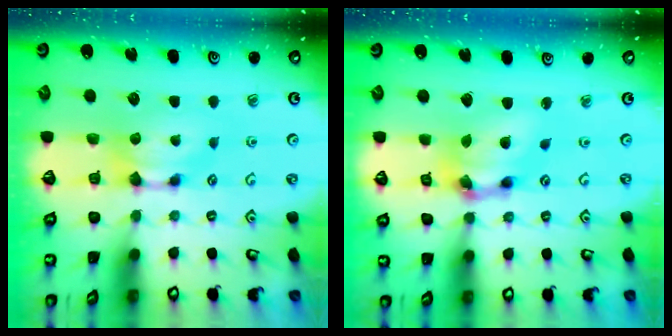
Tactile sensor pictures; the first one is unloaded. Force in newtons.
{"total": 7.0, "press": 6.6, "slide": 2.3}